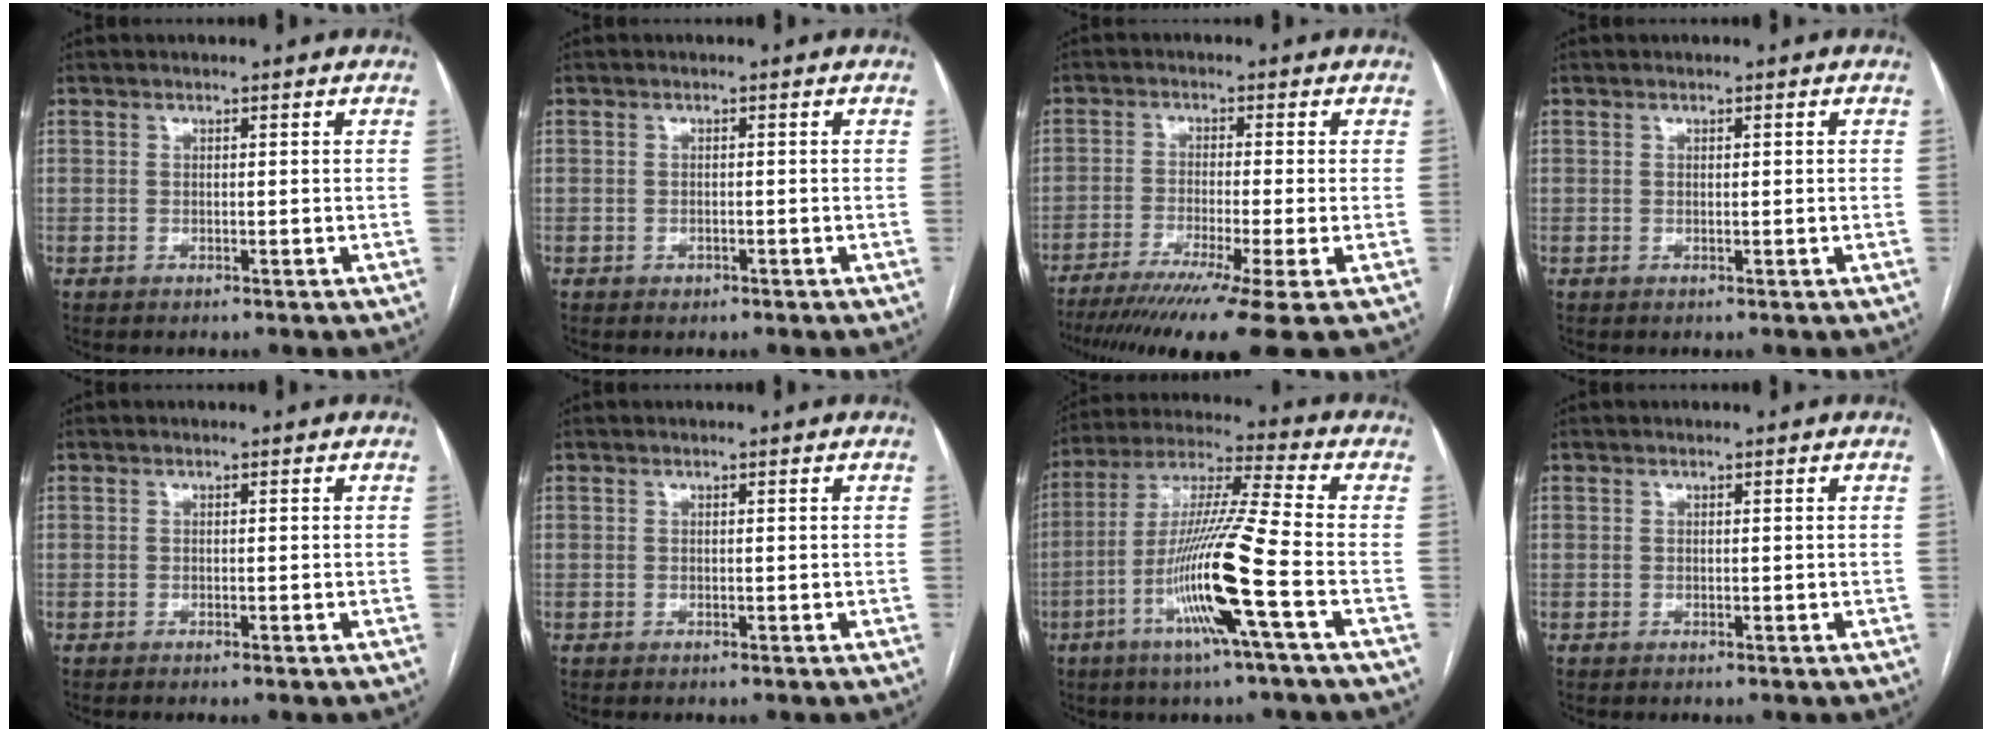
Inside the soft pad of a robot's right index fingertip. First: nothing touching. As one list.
[{"total": 0.7, "force": [-0.4, 0.6, 0.2], "torque": [-0.005, 0.002, -0.004]}, {"total": 14.2, "force": [-10.5, -1.6, 9.4], "torque": [-0.129, -0.044, -0.165]}, {"total": 0.6, "force": [0.1, 0.1, 0.6], "torque": [-0.013, 0.001, 0.003]}, {"total": 0.0}, {"total": 0.0}, {"total": 15.6, "force": [-5.4, -1.4, 14.5], "torque": [-0.288, -0.012, -0.108]}, {"total": 0.0}]